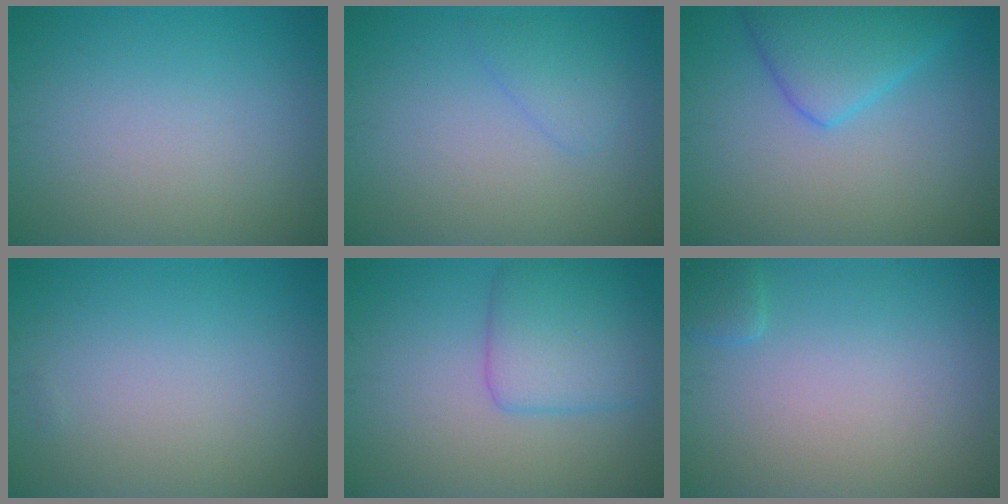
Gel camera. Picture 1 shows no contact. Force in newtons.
{"total": 1.6, "press": 1.6, "slide": 0.1}
{"total": 4.7, "press": 4.7, "slide": 0.2}
{"total": 0.0}
{"total": 4.5, "press": 4.5, "slide": 0.1}
{"total": 1.1, "press": 1.1, "slide": 0.2}